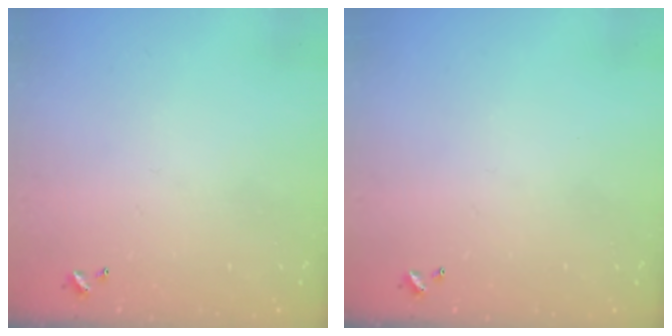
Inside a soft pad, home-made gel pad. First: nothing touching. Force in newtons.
{"total": 0.0}